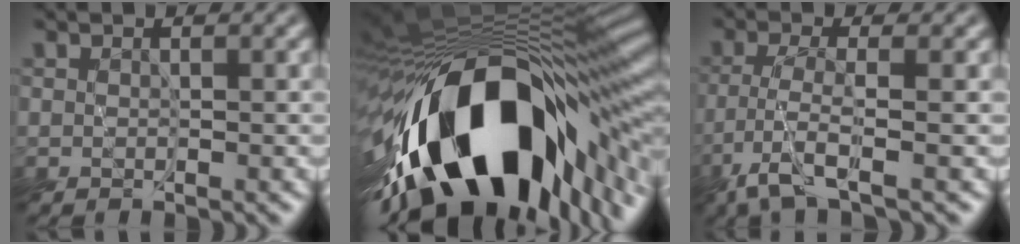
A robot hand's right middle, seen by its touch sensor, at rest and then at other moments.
{"total": 18.5, "force": [-6.9, 8.4, 14.9], "torque": [-0.253, -0.011, -0.110]}
{"total": 3.4, "force": [-2.4, -0.1, 2.4], "torque": [-0.053, -0.005, -0.055]}